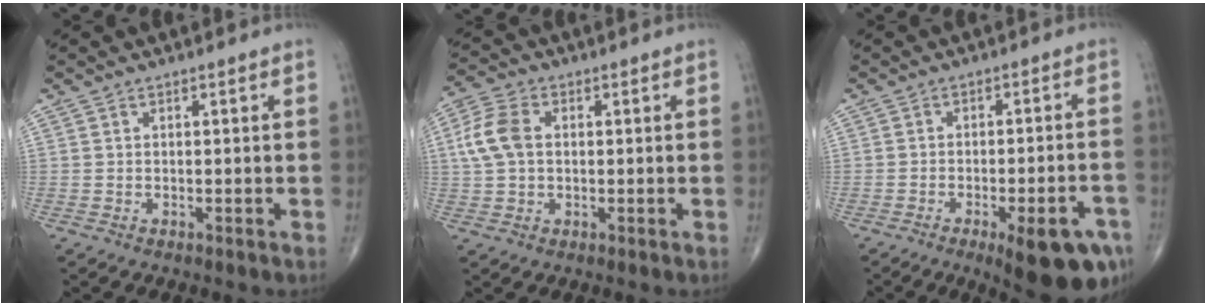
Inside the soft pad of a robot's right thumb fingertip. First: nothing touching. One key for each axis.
{"total": 7.6, "fx": 1.0, "fy": 5.1, "fz": 5.6, "tx": -0.127, "ty": 0.016, "tz": 0.019}
{"total": 13.5, "fx": -7.1, "fy": 3.9, "fz": 10.8, "tx": -0.097, "ty": 0.027, "tz": -0.088}